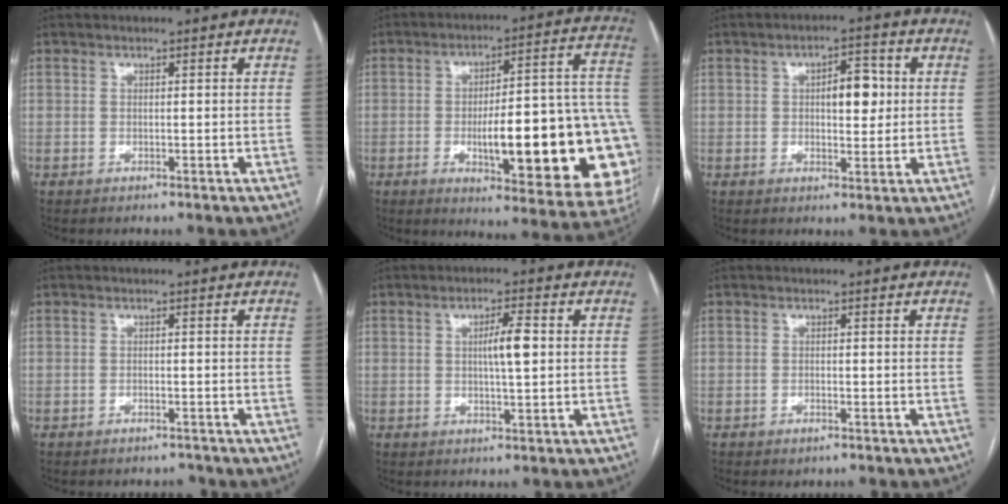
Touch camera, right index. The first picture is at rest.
{"total": 27.0, "force": [-5.4, 5.8, 25.8], "torque": [-0.260, 0.016, -0.060]}
{"total": 5.8, "force": [0.8, 2.5, 5.1], "torque": [-0.072, 0.011, 0.014]}
{"total": 1.5, "force": [-1.4, 0.6, 0.0], "torque": [0.001, 0.000, -0.018]}
{"total": 4.3, "force": [0.5, 0.5, 4.3], "torque": [-0.072, 0.003, 0.007]}
{"total": 1.1, "force": [-0.7, 0.5, 0.6], "torque": [-0.012, -0.001, -0.006]}